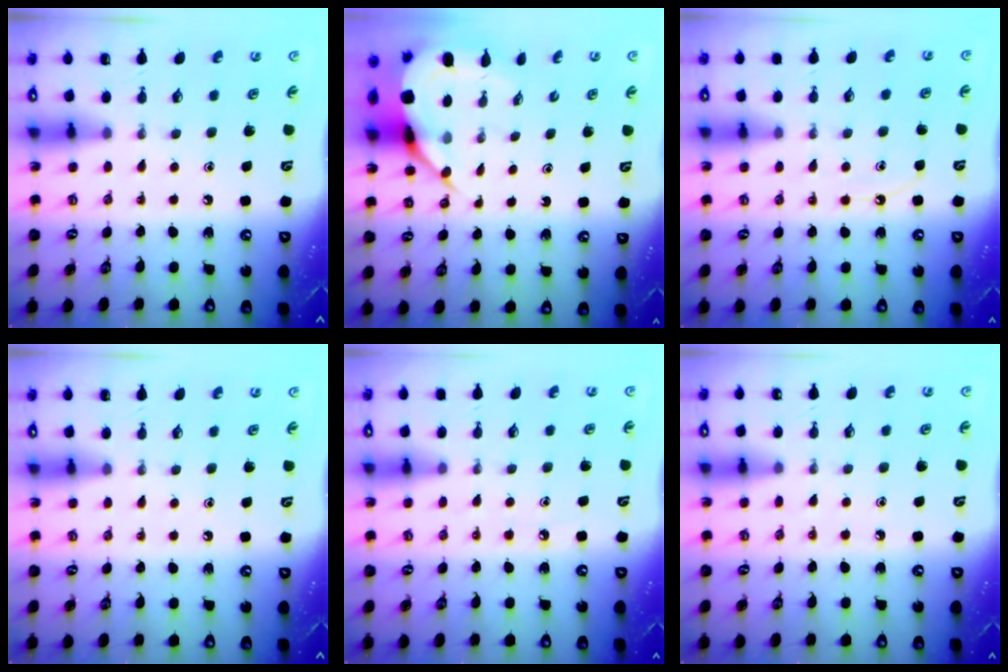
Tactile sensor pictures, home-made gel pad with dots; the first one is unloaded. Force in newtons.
{"total": 8.1, "press": 8.0, "slide": 0.9}
{"total": 6.1, "press": 6.1, "slide": 0.6}
{"total": 0.0}
{"total": 5.0, "press": 5.0, "slide": 0.7}
{"total": 4.2, "press": 4.1, "slide": 0.6}